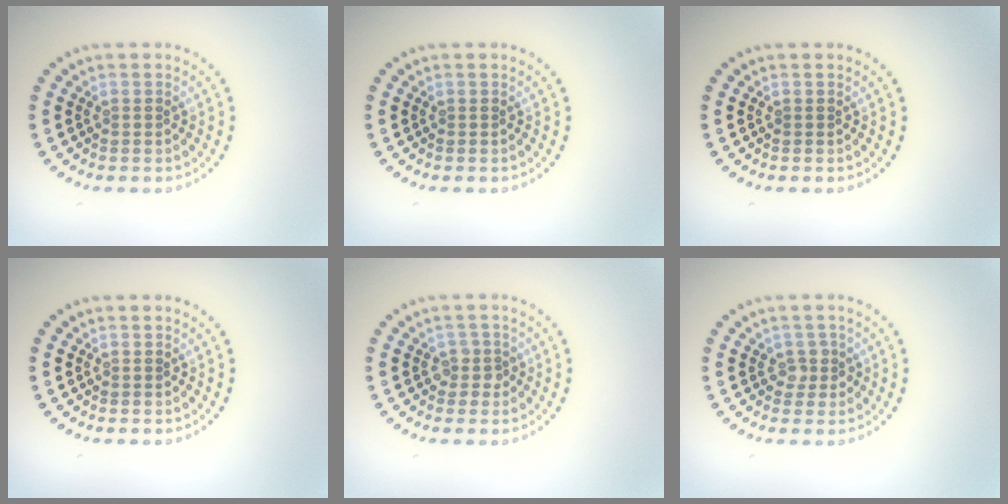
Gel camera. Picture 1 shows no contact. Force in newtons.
{"total": 0.0}
{"total": 0.0}
{"total": 0.0}
{"total": 1.3, "press": 1.2, "slide": 0.7}
{"total": 1.4, "press": 1.1, "slide": 0.8}